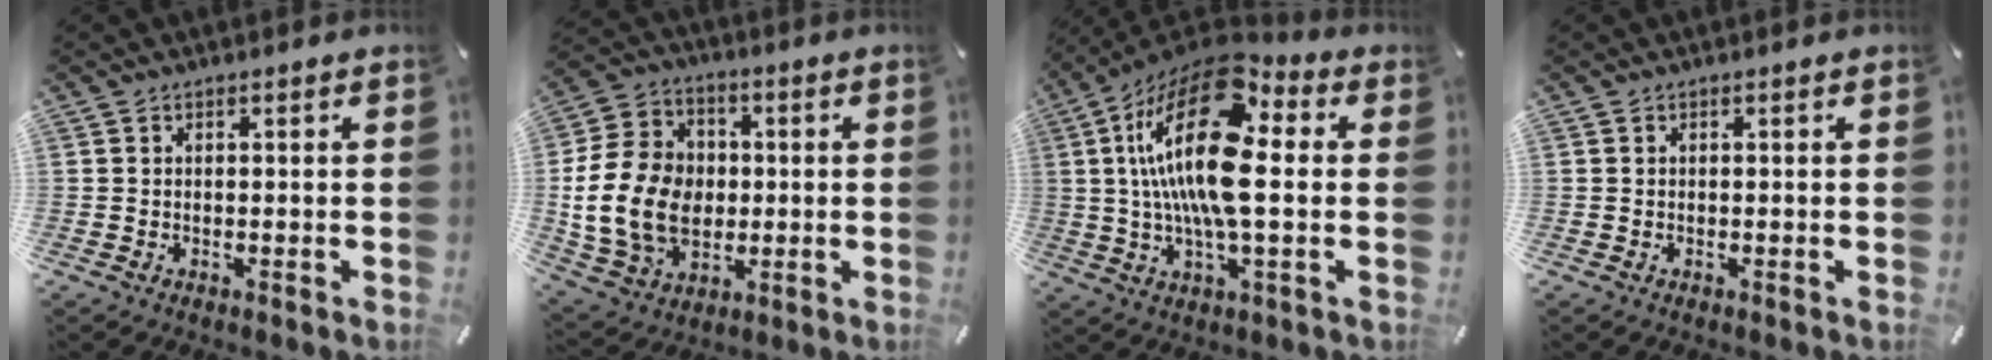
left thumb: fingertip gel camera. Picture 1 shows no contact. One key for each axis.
{"total": 16.6, "fx": -1.1, "fy": 13.6, "fz": 9.5, "tx": -0.219, "ty": 0.016, "tz": -0.019}
{"total": 24.3, "fx": 3.9, "fy": 10.3, "fz": 21.7, "tx": -0.439, "ty": -0.020, "tz": 0.059}
{"total": 0.0}